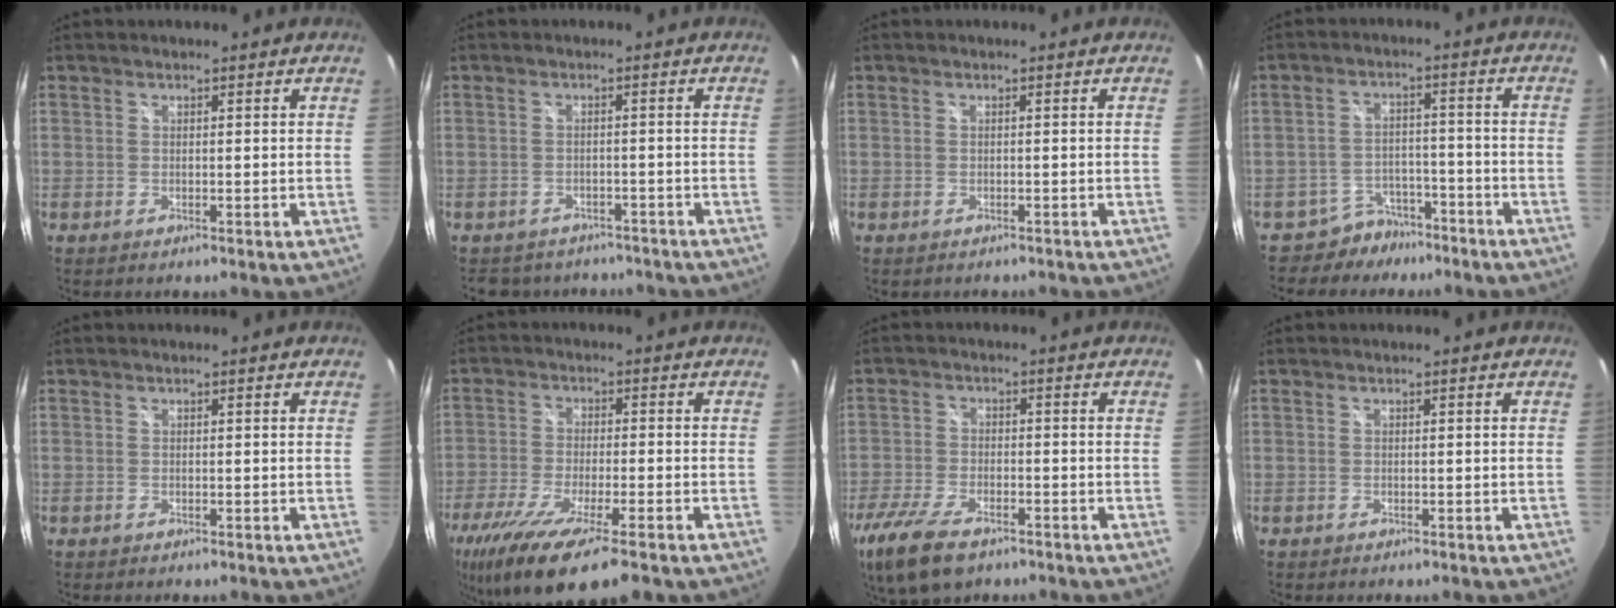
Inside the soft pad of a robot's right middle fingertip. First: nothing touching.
{"total": 8.3, "force": [-7.1, 3.8, 2.2], "torque": [-0.046, -0.001, -0.092]}
{"total": 0.9, "force": [-0.8, 0.3, 0.3], "torque": [-0.008, -0.004, -0.009]}
{"total": 6.3, "force": [-5.2, 3.6, 0.2], "torque": [-0.009, 0.020, -0.076]}
{"total": 0.0}
{"total": 15.4, "force": [-10.5, 2.6, 11.0], "torque": [-0.224, -0.063, -0.184]}
{"total": 12.8, "force": [-8.6, 5.6, 7.7], "torque": [-0.192, -0.040, -0.159]}
{"total": 0.0}